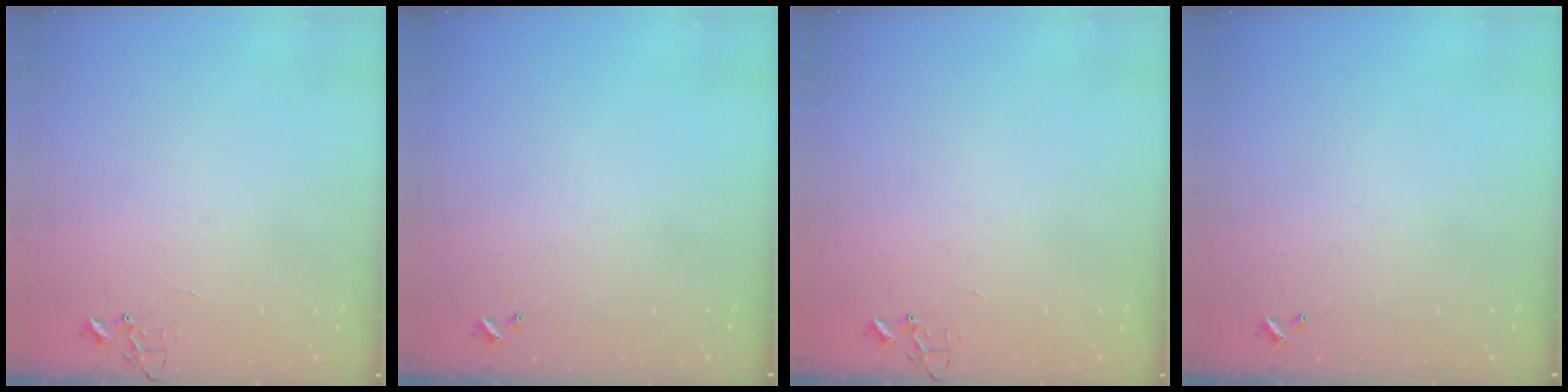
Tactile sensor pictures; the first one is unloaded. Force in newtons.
{"total": 0.0}
{"total": 0.0}
{"total": 0.0}